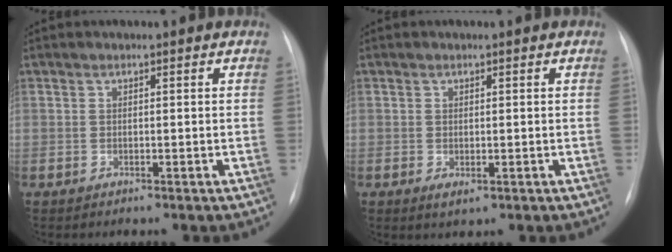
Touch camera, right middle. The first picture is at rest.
{"total": 1.4, "force": [-0.4, 0.7, 1.2], "torque": [-0.018, -0.005, 0.000]}